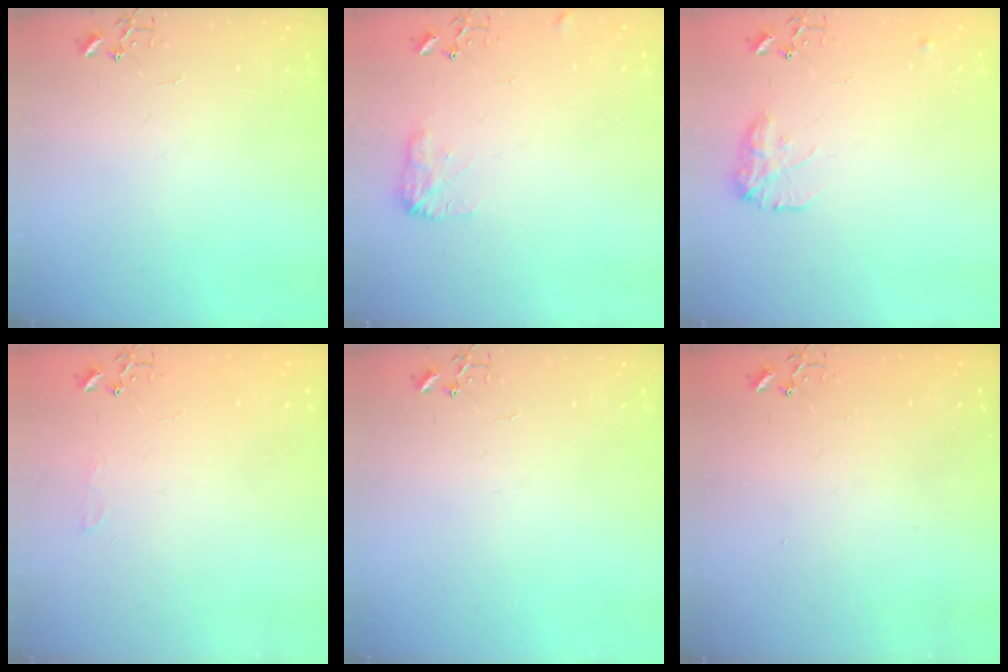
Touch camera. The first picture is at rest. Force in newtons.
{"total": 8.3, "press": 8.3, "slide": 0.2}
{"total": 10.8, "press": 10.8, "slide": 0.6}
{"total": 4.7, "press": 4.6, "slide": 0.7}
{"total": 0.0}
{"total": 1.3, "press": 1.2, "slide": 0.1}